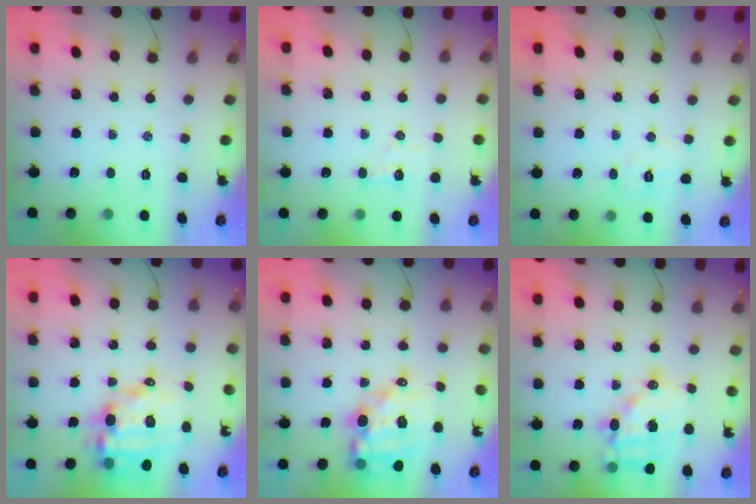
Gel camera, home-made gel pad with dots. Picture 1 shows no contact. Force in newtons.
{"total": 4.5, "press": 4.3, "slide": 1.3}
{"total": 5.4, "press": 5.2, "slide": 1.1}
{"total": 12.4, "press": 11.9, "slide": 3.5}
{"total": 11.2, "press": 10.7, "slide": 3.3}
{"total": 14.5, "press": 14.2, "slide": 2.9}